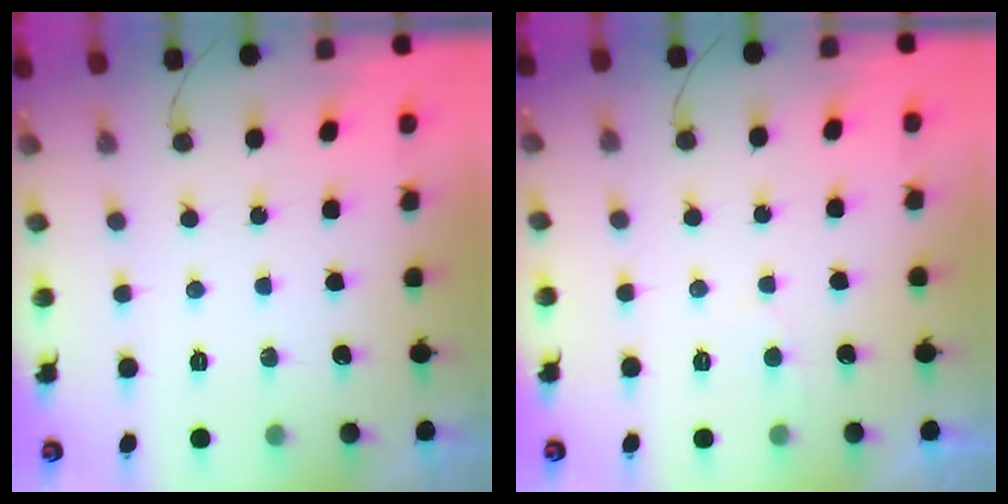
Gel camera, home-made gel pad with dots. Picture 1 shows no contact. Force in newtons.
{"total": 2.6, "press": 2.6, "slide": 0.2}